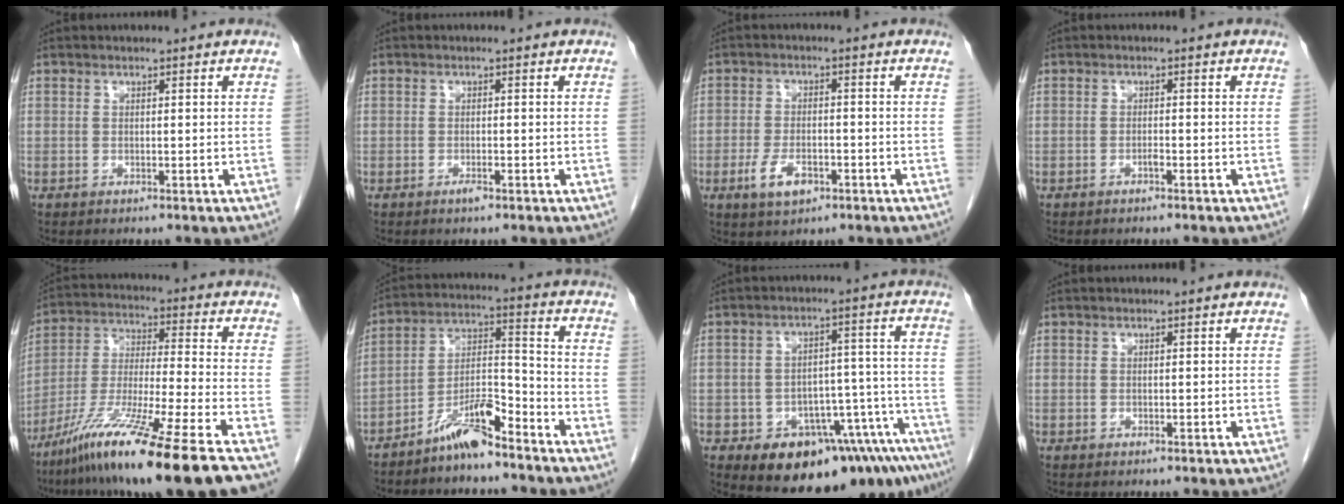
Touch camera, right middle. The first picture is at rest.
{"total": 1.0, "force": [-0.7, 0.1, 0.7], "torque": [-0.014, 0.000, -0.011]}
{"total": 5.0, "force": [-2.4, 2.3, 3.7], "torque": [-0.078, -0.005, -0.038]}
{"total": 0.9, "force": [-0.6, 0.0, 0.6], "torque": [-0.013, 0.001, -0.012]}
{"total": 18.8, "force": [-13.3, -1.6, 13.2], "torque": [-0.251, -0.054, -0.238]}
{"total": 8.7, "force": [-6.9, 1.7, 5.0], "torque": [-0.098, 0.013, -0.127]}
{"total": 16.1, "force": [-11.2, 6.6, 9.6], "torque": [-0.074, 0.044, -0.150]}
{"total": 0.0}